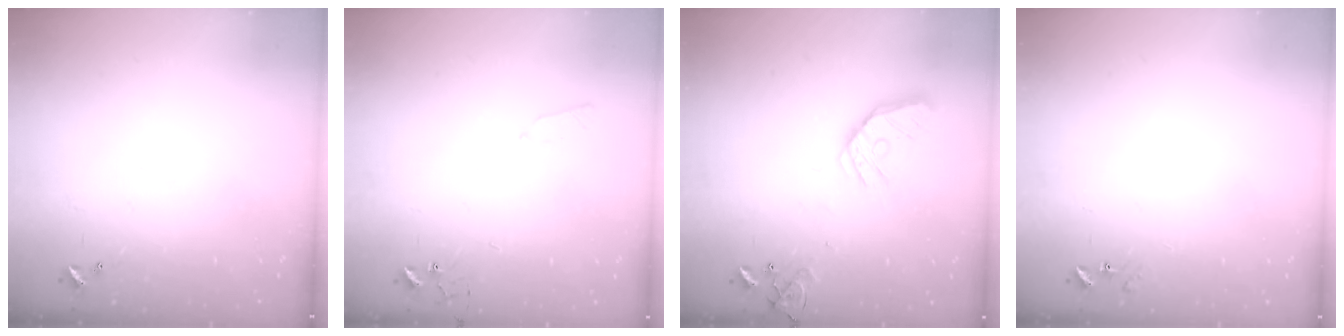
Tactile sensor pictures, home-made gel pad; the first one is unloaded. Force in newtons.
{"total": 4.4, "press": 4.4, "slide": 0.5}
{"total": 15.8, "press": 15.5, "slide": 2.5}
{"total": 6.9, "press": 6.8, "slide": 0.6}